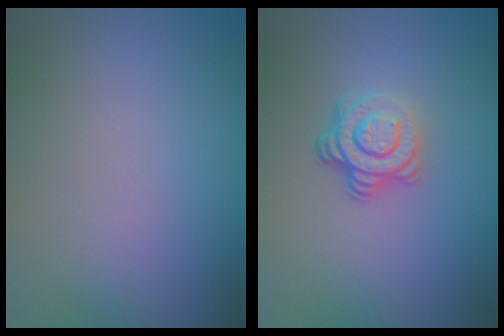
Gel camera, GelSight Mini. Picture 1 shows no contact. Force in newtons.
{"total": 3.9, "press": 2.7, "slide": 2.8}